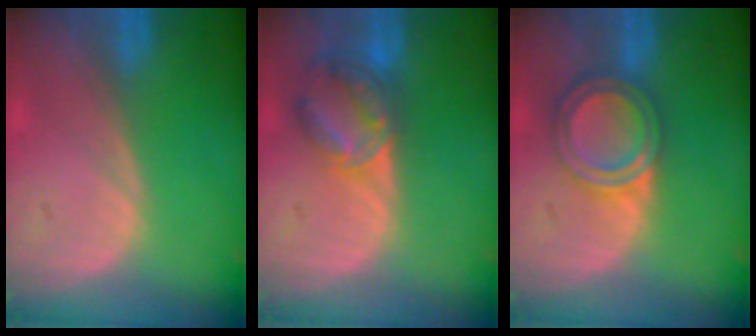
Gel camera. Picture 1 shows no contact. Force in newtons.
{"total": 7.3, "press": 6.0, "slide": 4.1}
{"total": 5.9, "press": 5.4, "slide": 2.5}